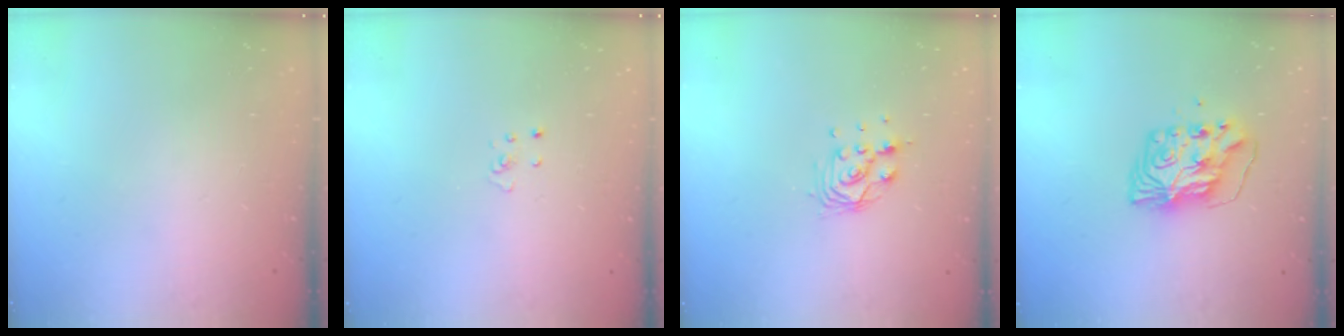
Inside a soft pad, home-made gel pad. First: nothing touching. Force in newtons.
{"total": 2.3, "press": 2.3, "slide": 0.2}
{"total": 9.4, "press": 9.2, "slide": 1.9}
{"total": 8.6, "press": 8.5, "slide": 1.1}